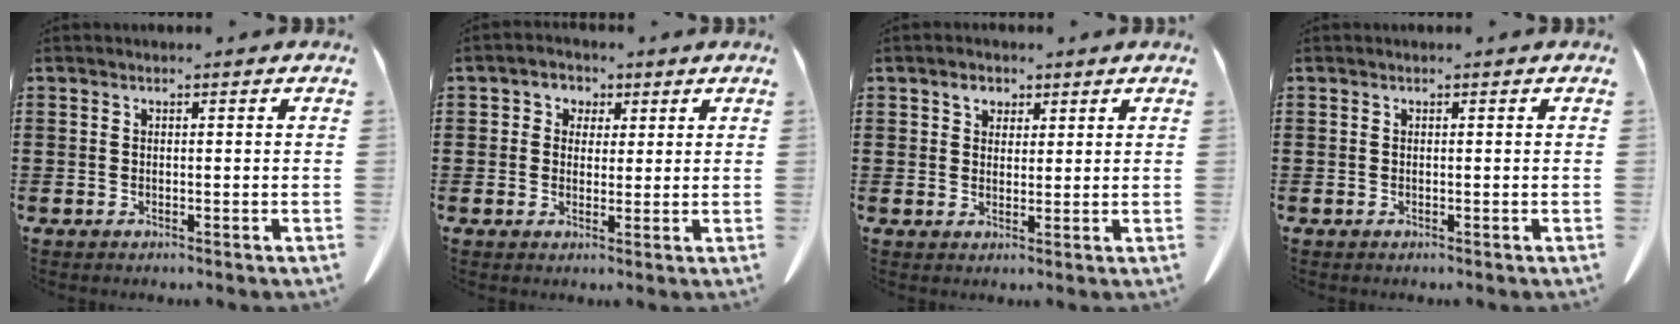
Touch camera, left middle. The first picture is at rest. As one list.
[{"total": 2.6, "force": [0.9, 2.4, 0.4], "torque": [-0.021, 0.010, 0.014]}, {"total": 2.6, "force": [1.8, 1.7, 0.8], "torque": [-0.015, 0.002, 0.032]}, {"total": 0.0}]